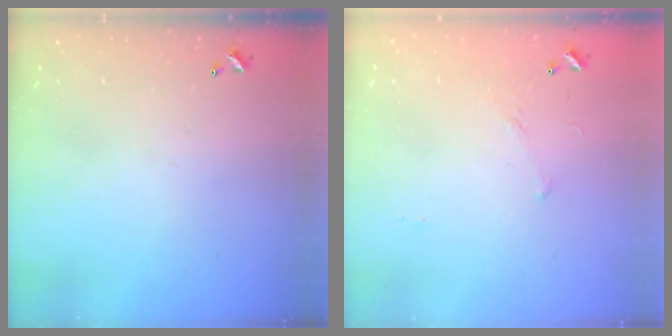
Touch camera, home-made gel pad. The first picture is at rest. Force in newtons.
{"total": 6.4, "press": 6.3, "slide": 0.7}